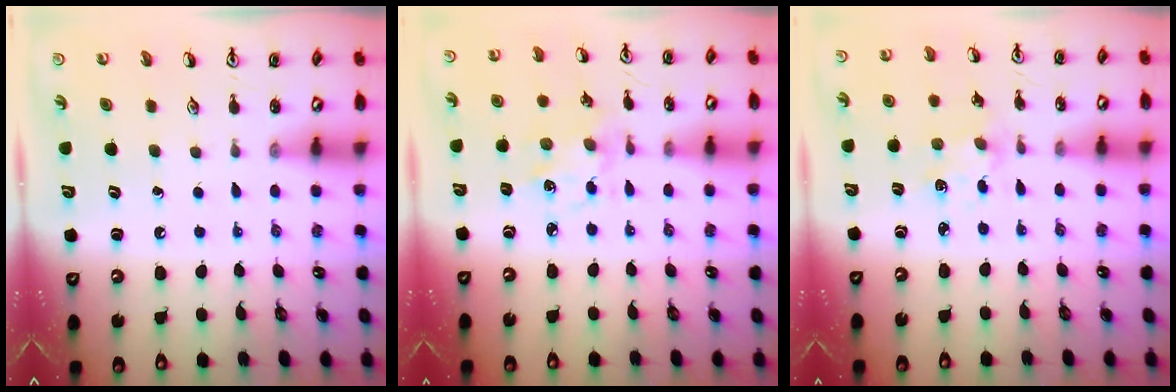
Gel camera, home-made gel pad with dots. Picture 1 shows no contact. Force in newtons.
{"total": 3.1, "press": 3.0, "slide": 1.0}
{"total": 1.6, "press": 1.6, "slide": 0.5}